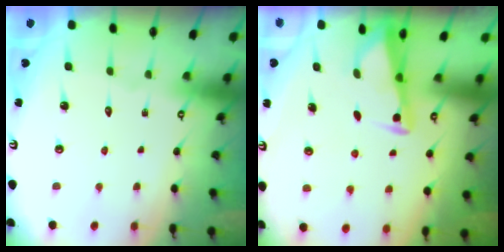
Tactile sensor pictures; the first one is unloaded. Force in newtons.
{"total": 2.8, "press": 2.8, "slide": 0.3}